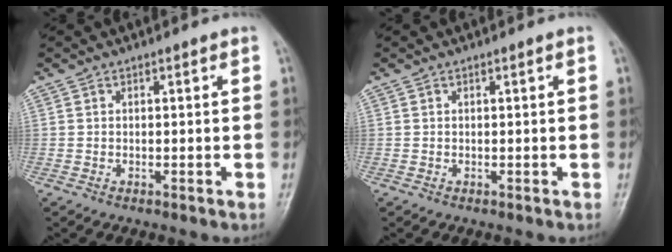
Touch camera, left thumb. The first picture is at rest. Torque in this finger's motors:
{"motor_torque": [0.11, -0.01, 0.22, -0.10, 0.00]}